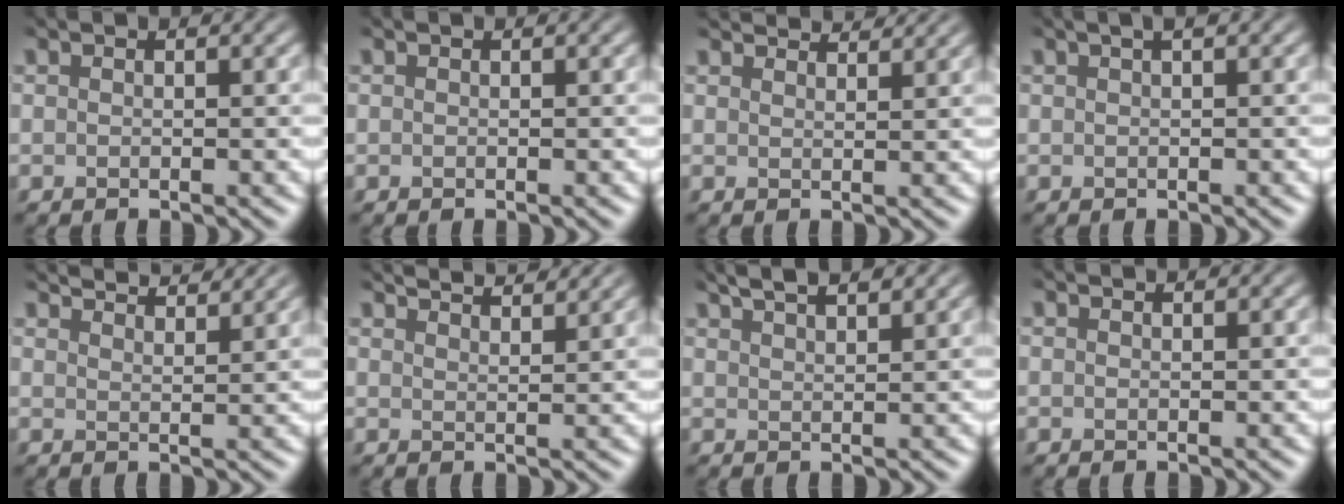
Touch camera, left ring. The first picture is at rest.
{"total": 0.0}
{"total": 3.9, "force": [3.7, 0.5, 1.1], "torque": [-0.016, 0.002, 0.046]}
{"total": 1.6, "force": [0.7, 0.4, 1.3], "torque": [-0.015, 0.010, 0.007]}
{"total": 5.2, "force": [4.8, 0.8, 1.8], "torque": [-0.017, 0.010, 0.052]}
{"total": 5.2, "force": [4.6, 1.1, 2.1], "torque": [-0.014, 0.020, 0.041]}
{"total": 5.3, "force": [4.1, 1.6, 3.0], "torque": [-0.028, 0.024, 0.039]}
{"total": 0.9, "force": [0.9, 0.1, 0.2], "torque": [-0.007, -0.003, 0.009]}